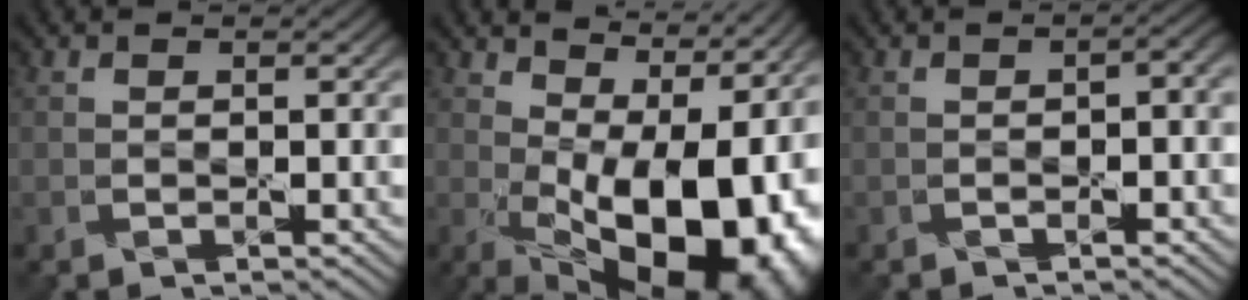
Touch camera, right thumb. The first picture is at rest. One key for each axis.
{"total": 18.3, "fx": 0.7, "fy": 9.7, "fz": 15.5, "tx": -0.180, "ty": -0.012, "tz": 0.035}
{"total": 2.3, "fx": -0.7, "fy": 0.8, "fz": 2.1, "tx": -0.035, "ty": -0.005, "tz": -0.010}